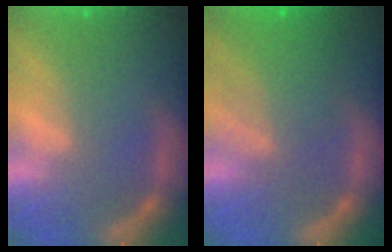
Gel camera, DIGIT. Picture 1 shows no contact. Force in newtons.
{"total": 6.6}